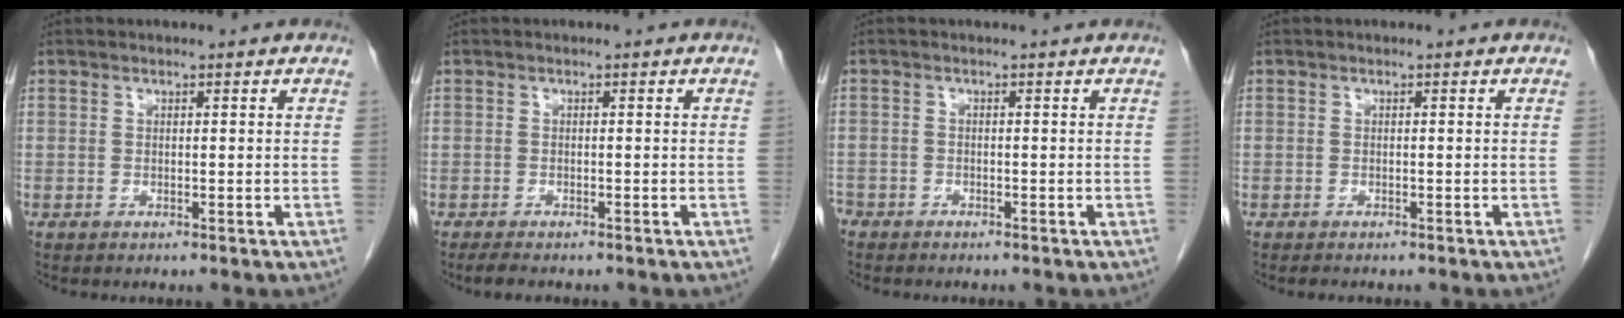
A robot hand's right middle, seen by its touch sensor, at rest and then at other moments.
{"total": 2.4, "force": [-1.9, 0.6, 1.2], "torque": [-0.026, -0.007, -0.026]}
{"total": 3.1, "force": [-2.4, 1.7, 1.0], "torque": [-0.015, 0.000, -0.037]}
{"total": 1.2, "force": [-1.0, 0.4, 0.4], "torque": [-0.012, -0.003, -0.011]}